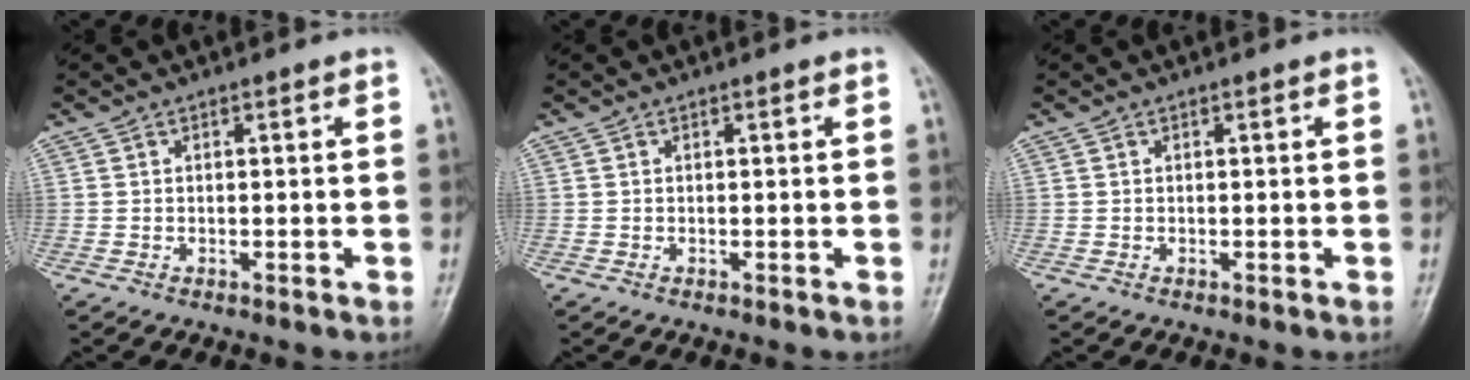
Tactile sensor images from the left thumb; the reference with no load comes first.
{"total": 0.0}
{"total": 0.0}